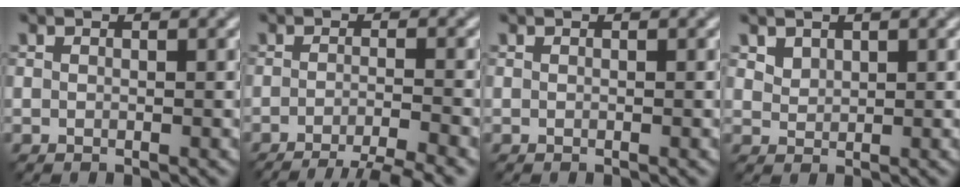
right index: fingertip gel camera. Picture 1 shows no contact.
{"total": 6.0, "force": [-4.3, 1.1, 4.0], "torque": [-0.052, -0.013, -0.068]}
{"total": 0.0}
{"total": 1.3, "force": [1.0, 0.8, 0.3], "torque": [-0.008, -0.005, 0.025]}